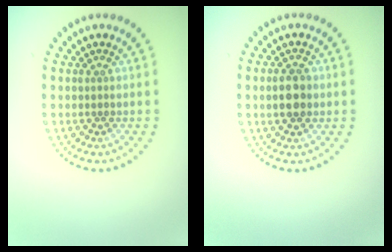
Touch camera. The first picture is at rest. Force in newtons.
{"total": 3.0, "press": 3.0, "slide": 0.1}